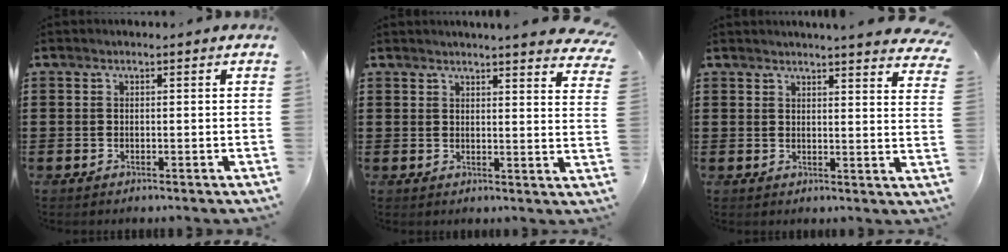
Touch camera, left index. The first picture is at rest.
{"total": 3.1, "force": [3.0, -0.8, 0.6], "torque": [-0.016, -0.018, 0.050]}
{"total": 3.1, "force": [3.0, -0.8, 0.5], "torque": [-0.014, -0.020, 0.051]}